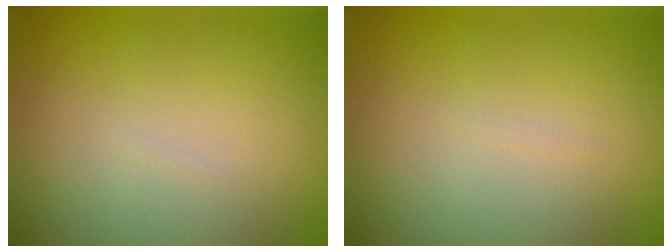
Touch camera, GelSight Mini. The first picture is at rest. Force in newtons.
{"total": 0.0}